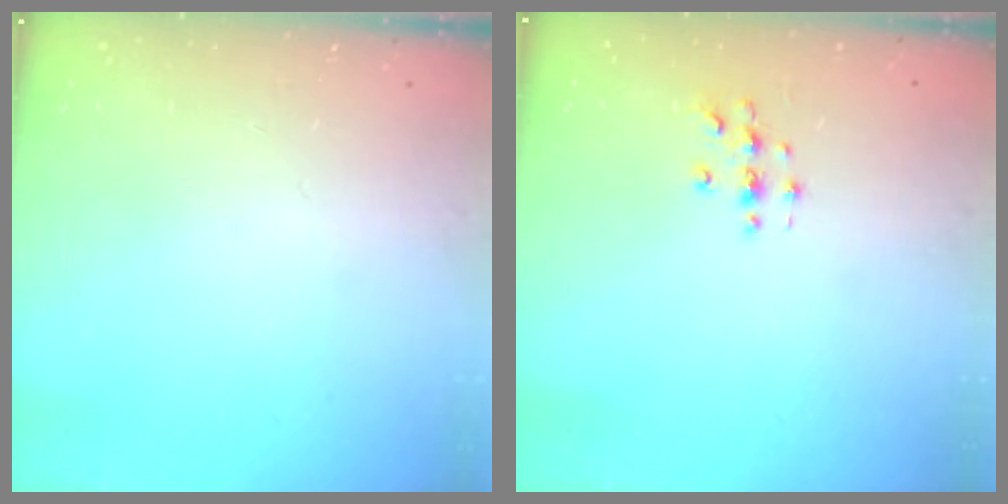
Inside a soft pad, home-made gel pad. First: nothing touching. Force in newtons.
{"total": 2.7, "press": 2.7, "slide": 0.3}